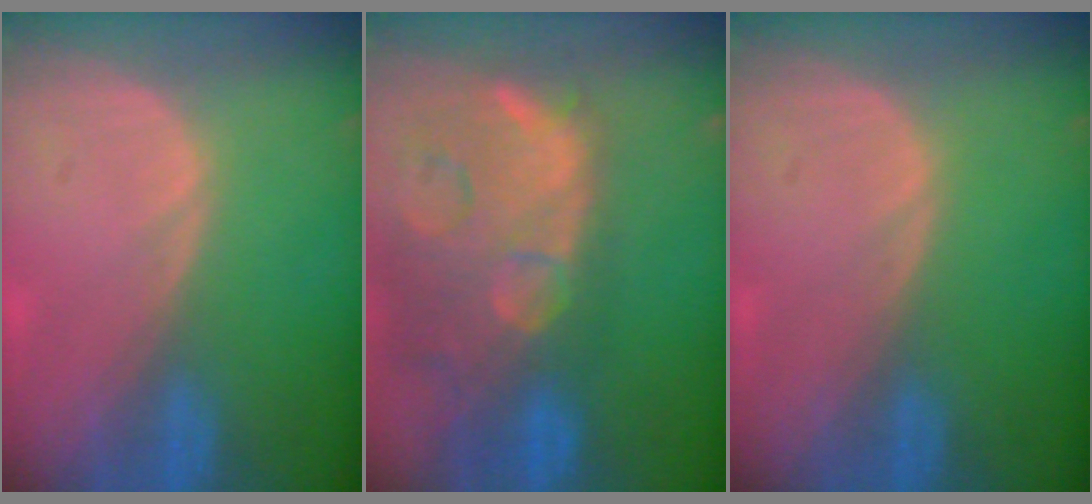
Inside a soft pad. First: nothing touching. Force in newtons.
{"total": 15.0, "press": 11.9, "slide": 9.0}
{"total": 0.0}